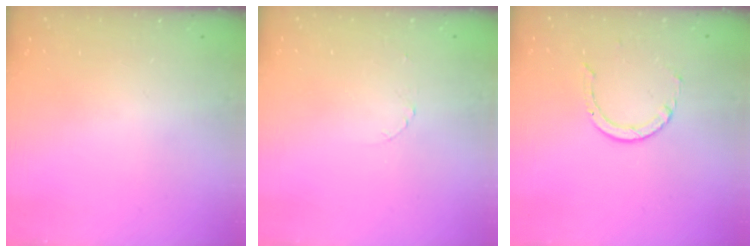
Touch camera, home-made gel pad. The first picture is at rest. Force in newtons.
{"total": 1.3, "press": 1.3, "slide": 0.1}
{"total": 3.3, "press": 3.3, "slide": 0.3}